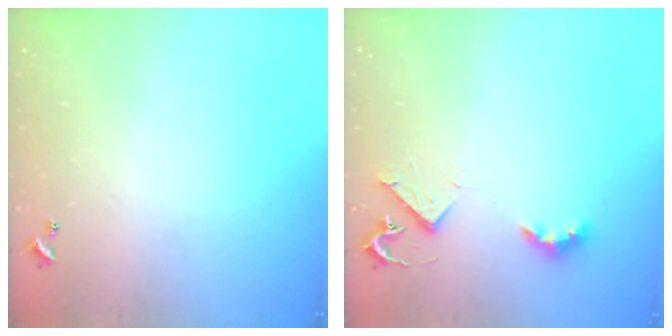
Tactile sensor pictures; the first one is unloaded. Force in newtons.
{"total": 4.1, "press": 4.0, "slide": 0.5}